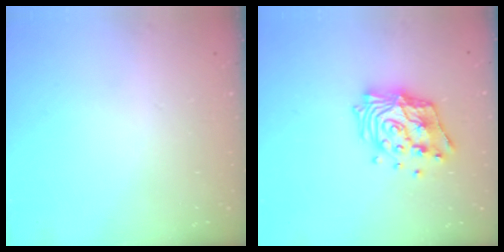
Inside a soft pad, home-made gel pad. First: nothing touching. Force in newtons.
{"total": 16.3, "press": 16.3, "slide": 1.3}